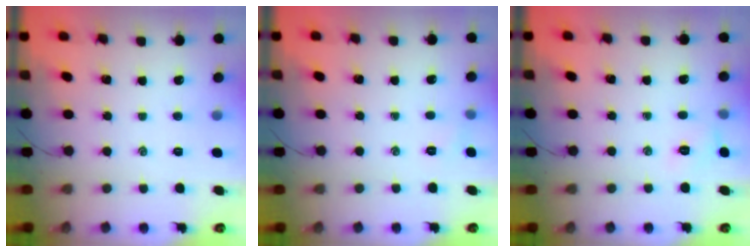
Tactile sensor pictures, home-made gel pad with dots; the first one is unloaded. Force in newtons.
{"total": 3.6, "press": 3.4, "slide": 1.1}
{"total": 6.4, "press": 6.1, "slide": 1.9}